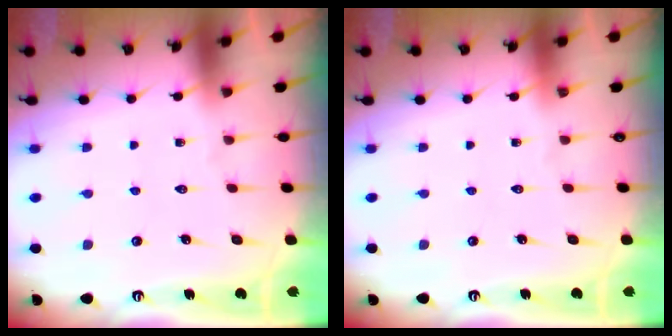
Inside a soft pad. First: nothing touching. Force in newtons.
{"total": 0.0}